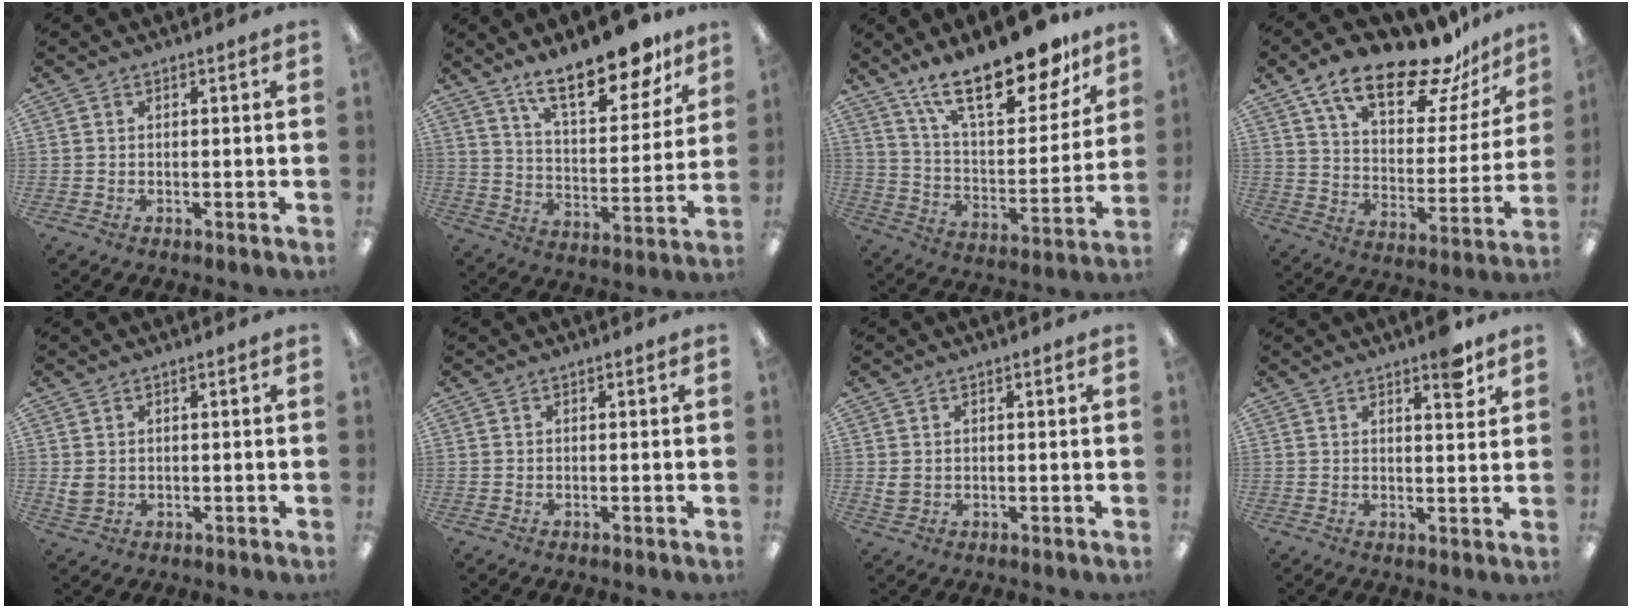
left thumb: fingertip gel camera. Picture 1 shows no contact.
{"total": 18.9, "force": [14.2, 6.6, 10.6], "torque": [-0.163, -0.086, 0.237]}
{"total": 24.7, "force": [17.7, 8.6, 14.9], "torque": [-0.231, -0.114, 0.297]}
{"total": 21.0, "force": [15.4, 7.5, 12.0], "torque": [-0.196, -0.099, 0.262]}
{"total": 2.7, "force": [0.8, 2.2, 1.4], "torque": [-0.020, 0.000, 0.015]}
{"total": 0.0}
{"total": 1.9, "force": [0.7, 1.5, 1.0], "torque": [-0.014, 0.000, 0.011]}
{"total": 5.4, "force": [3.9, 1.6, 3.4], "torque": [-0.036, -0.022, 0.062]}